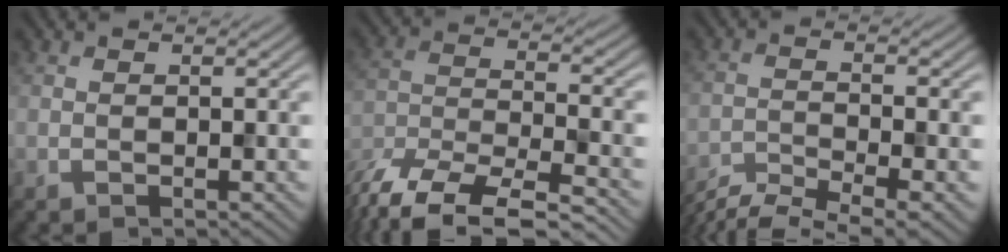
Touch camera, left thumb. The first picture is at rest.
{"total": 11.7, "force": [-9.8, 3.1, 5.7], "torque": [-0.123, -0.014, -0.180]}
{"total": 7.1, "force": [-5.9, 1.2, 3.7], "torque": [-0.075, -0.009, -0.110]}